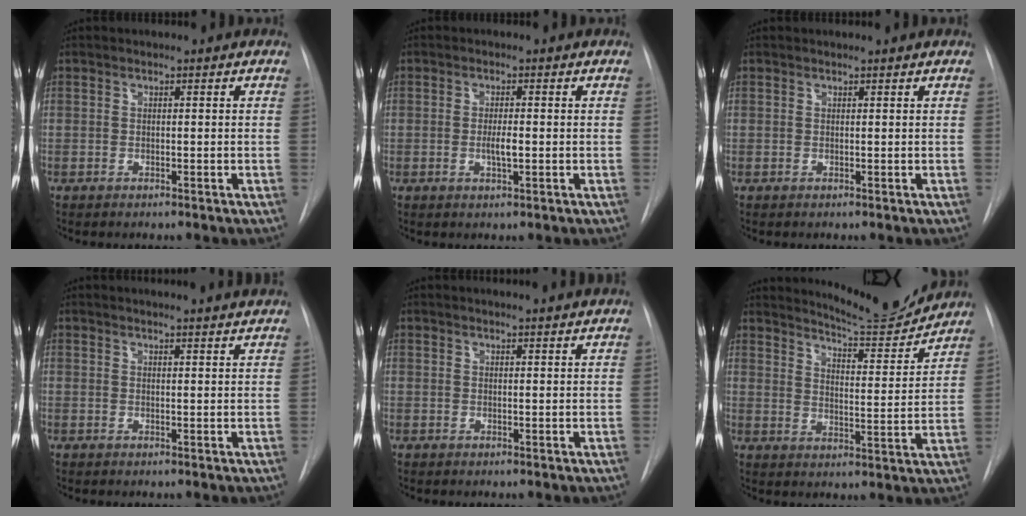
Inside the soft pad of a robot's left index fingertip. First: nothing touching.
{"total": 2.1, "force": [-0.2, 0.3, 2.1], "torque": [-0.038, -0.001, -0.002]}
{"total": 2.1, "force": [2.0, -0.1, 0.4], "torque": [-0.008, 0.011, 0.023]}
{"total": 8.9, "force": [8.6, -0.5, 2.2], "torque": [-0.030, -0.002, 0.090]}
{"total": 6.6, "force": [6.3, -0.5, 1.7], "torque": [-0.019, 0.009, 0.063]}
{"total": 12.3, "force": [12.1, 0.0, 2.2], "torque": [-0.035, -0.034, 0.166]}